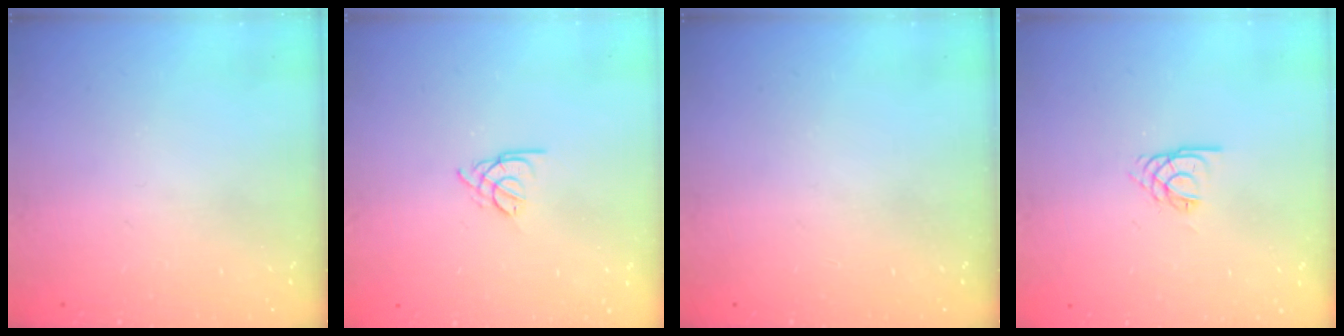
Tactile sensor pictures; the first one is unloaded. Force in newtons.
{"total": 2.7, "press": 2.6, "slide": 0.5}
{"total": 0.0}
{"total": 3.2, "press": 3.2, "slide": 0.5}